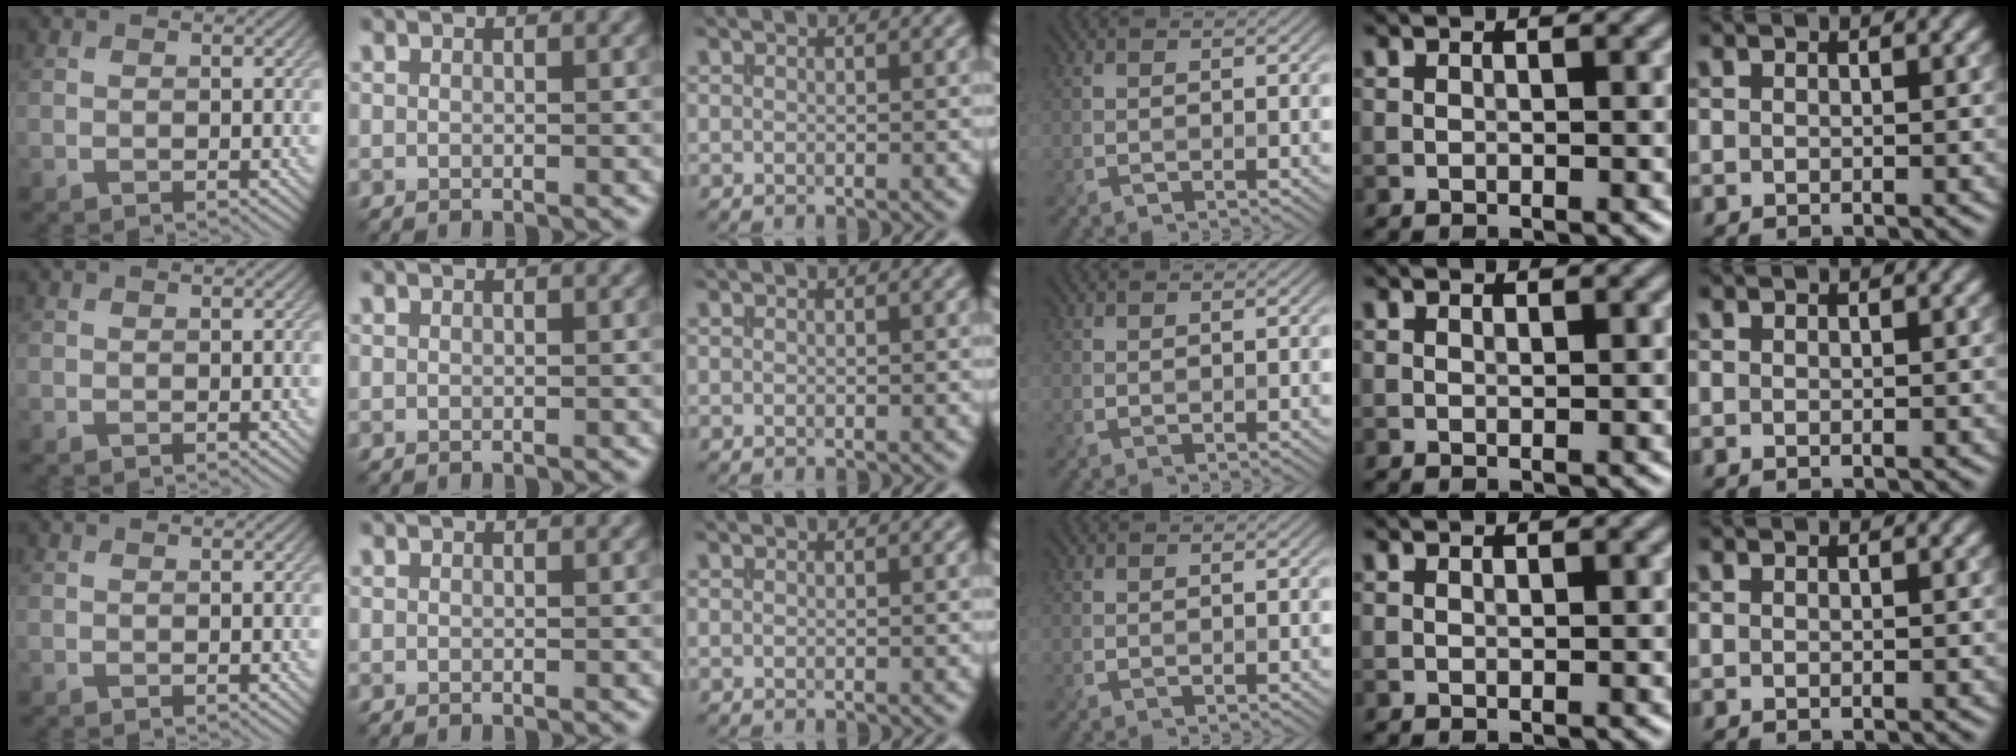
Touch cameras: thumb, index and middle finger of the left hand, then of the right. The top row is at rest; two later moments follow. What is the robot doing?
{"motion": "extract", "object": "file holder"}